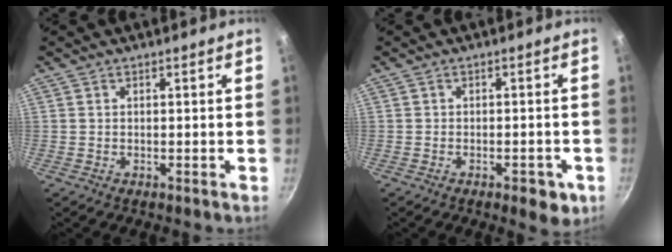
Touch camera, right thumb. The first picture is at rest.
{"total": 5.1, "force": [-2.2, 2.4, 3.9], "torque": [-0.031, 0.015, -0.022]}